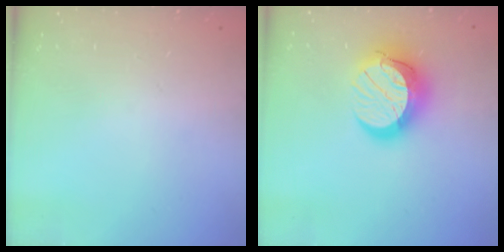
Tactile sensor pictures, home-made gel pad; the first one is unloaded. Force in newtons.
{"total": 14.6, "press": 14.6, "slide": 1.2}